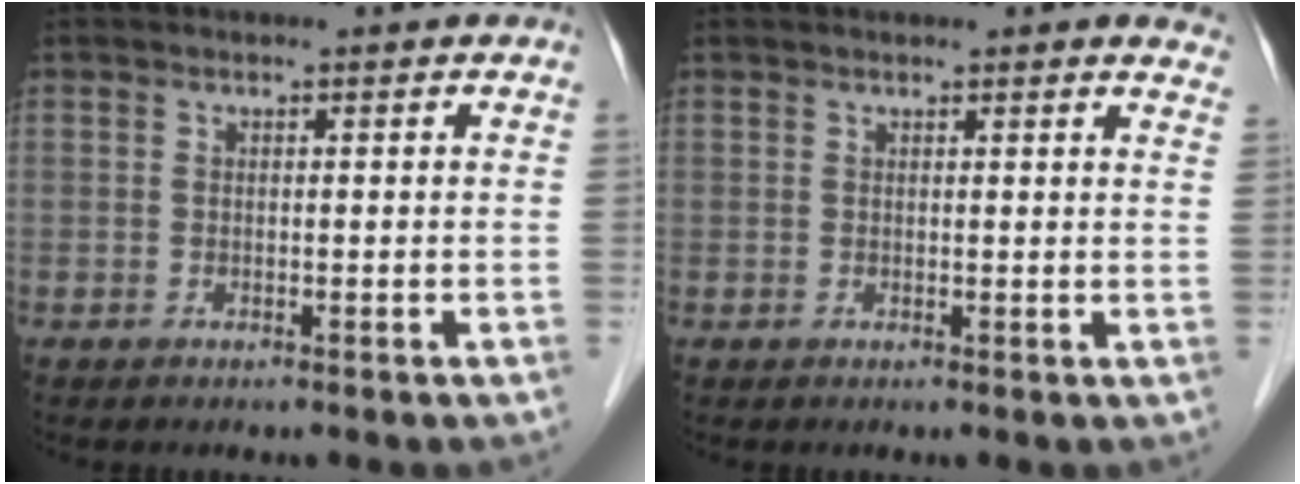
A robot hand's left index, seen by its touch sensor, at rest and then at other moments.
{"total": 6.5, "force": [6.0, 1.2, 2.3], "torque": [-0.012, 0.002, 0.046]}